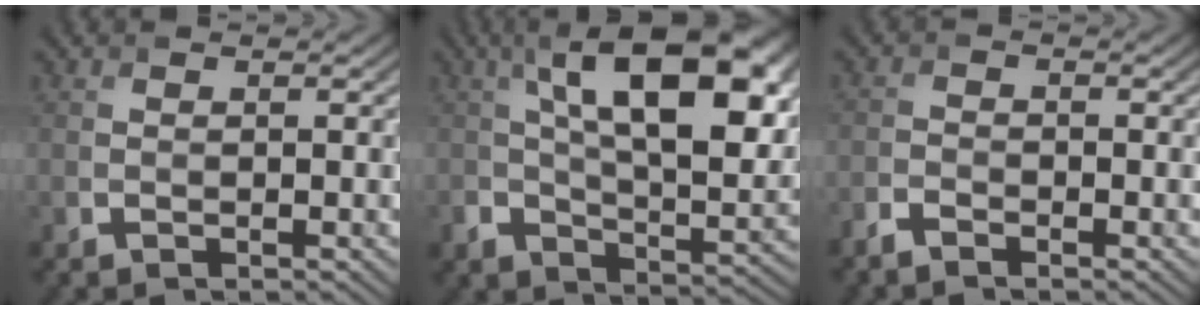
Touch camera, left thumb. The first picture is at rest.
{"total": 15.3, "force": [3.9, 8.0, 12.5], "torque": [-0.206, -0.005, 0.068]}
{"total": 2.1, "force": [-1.8, 0.6, 0.9], "torque": [-0.022, -0.003, -0.043]}